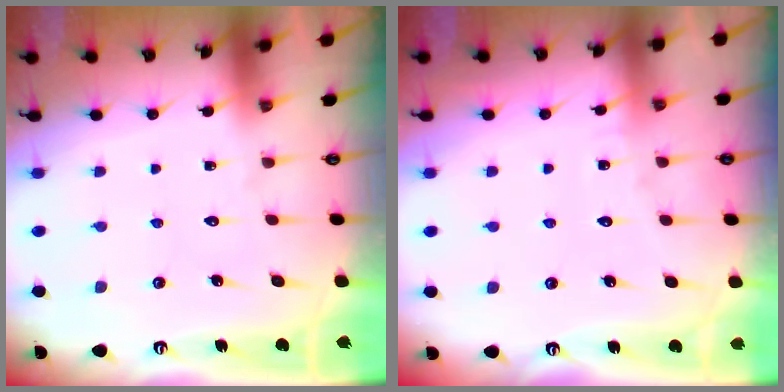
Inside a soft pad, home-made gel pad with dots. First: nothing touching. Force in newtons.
{"total": 3.7, "press": 3.7, "slide": 0.5}